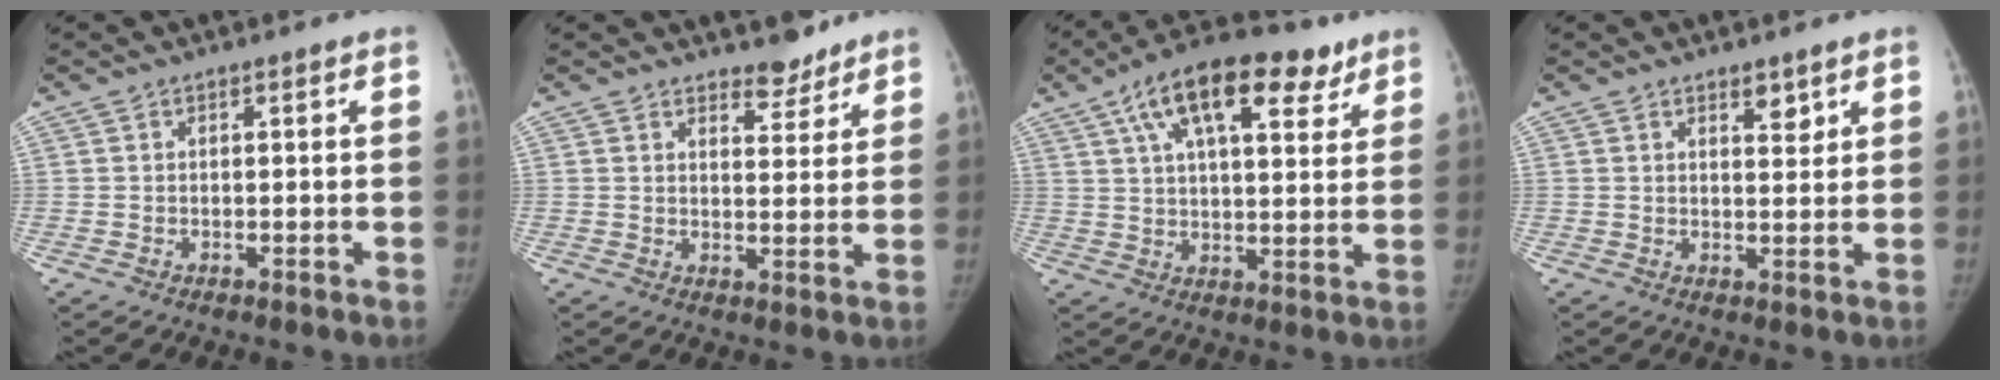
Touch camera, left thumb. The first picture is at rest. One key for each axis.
{"total": 4.8, "fx": 4.2, "fy": 2.1, "fz": 1.3, "tx": 0.009, "ty": -0.032, "tz": 0.063}
{"total": 18.1, "fx": 9.8, "fy": 7.9, "fz": 13.0, "tx": -0.186, "ty": -0.003, "tz": 0.156}
{"total": 3.1, "fx": 2.1, "fy": 1.5, "fz": 1.7, "tx": -0.010, "ty": -0.014, "tz": 0.034}